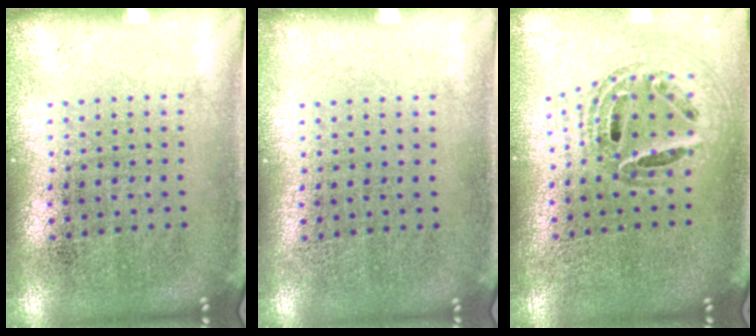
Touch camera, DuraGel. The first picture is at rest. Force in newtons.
{"total": 0.0}
{"total": 0.9, "press": 0.9, "slide": 0.2}